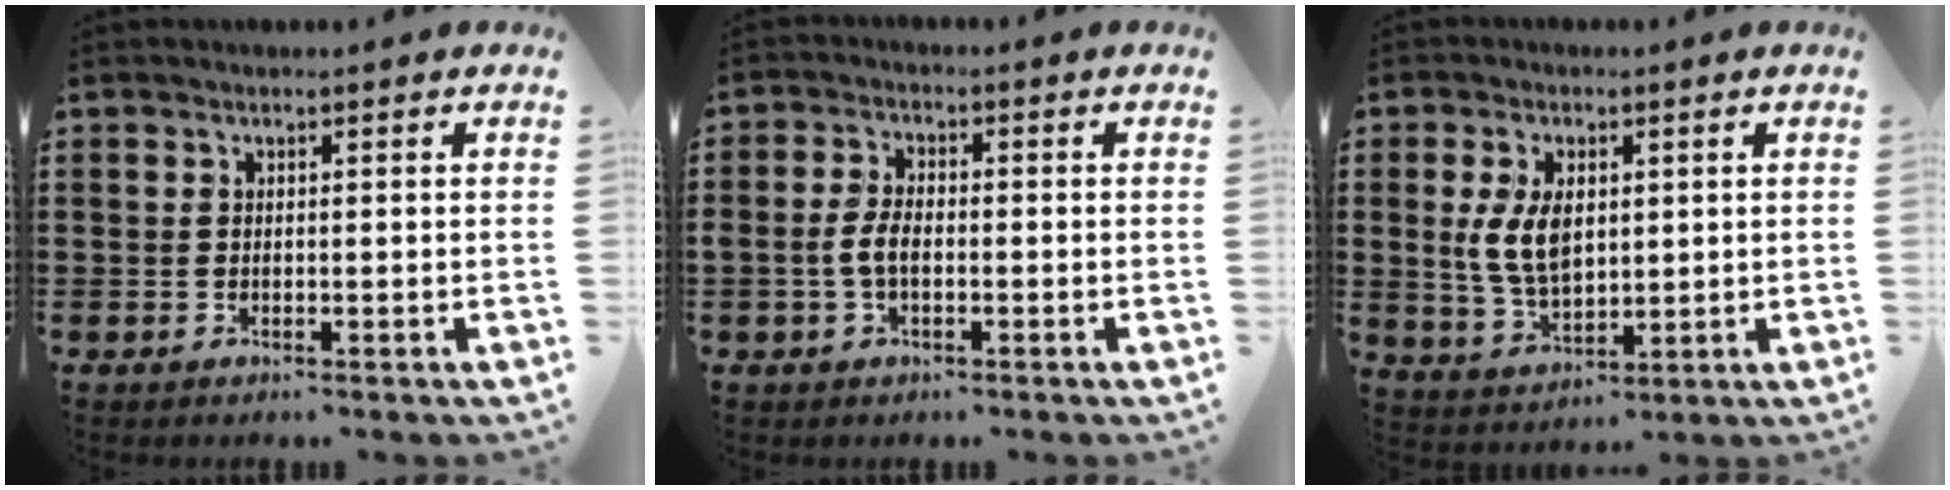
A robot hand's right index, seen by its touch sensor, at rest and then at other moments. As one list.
[{"total": 3.8, "force": [-1.0, 1.9, 3.1], "torque": [-0.086, -0.005, -0.027]}, {"total": 7.4, "force": [1.3, 4.4, 5.9], "torque": [-0.126, 0.004, 0.020]}]